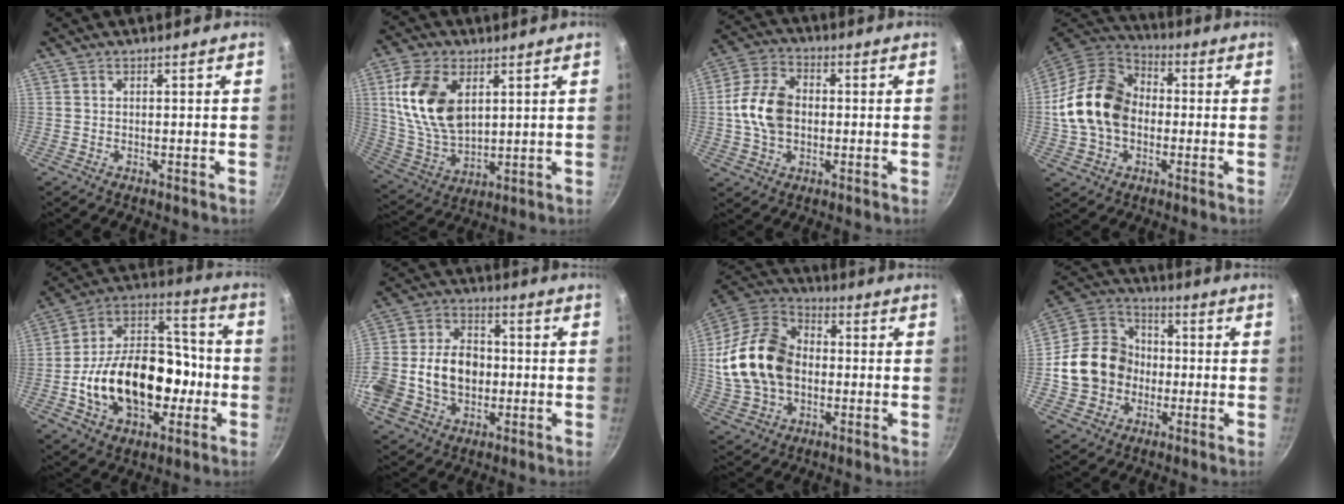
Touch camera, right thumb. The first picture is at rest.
{"total": 15.5, "force": [4.3, 9.5, 11.5], "torque": [-0.203, -0.018, 0.095]}
{"total": 11.2, "force": [-0.3, 8.0, 7.8], "torque": [-0.136, 0.022, -0.016]}
{"total": 18.0, "force": [-0.8, 13.3, 12.0], "torque": [-0.199, 0.035, -0.026]}
{"total": 25.3, "force": [-5.5, 16.9, 18.0], "torque": [-0.263, 0.064, -0.086]}
{"total": 19.3, "force": [-2.5, 14.2, 12.9], "torque": [-0.239, 0.034, -0.047]}
{"total": 19.7, "force": [-0.3, 14.1, 13.7], "torque": [-0.245, 0.031, -0.008]}
{"total": 15.7, "force": [-2.1, 13.6, 7.7], "torque": [-0.109, 0.039, -0.045]}